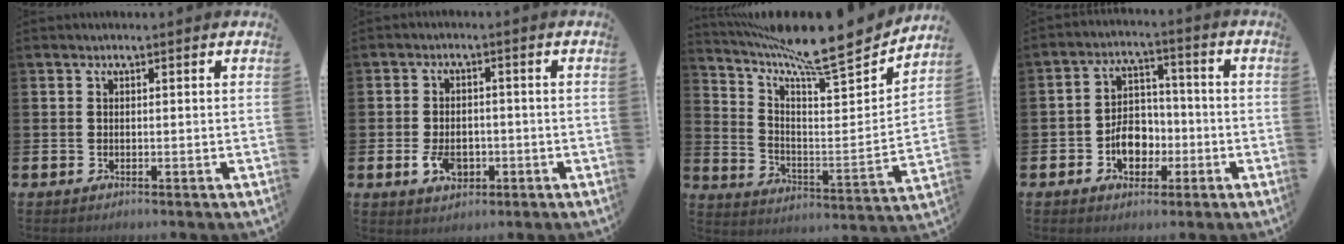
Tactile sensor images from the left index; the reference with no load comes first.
{"total": 4.2, "force": [-1.5, 2.6, 2.8], "torque": [-0.050, 0.000, -0.030]}
{"total": 11.9, "force": [10.7, 1.6, 5.0], "torque": [-0.114, -0.091, 0.170]}
{"total": 6.0, "force": [-1.9, 4.4, 3.6], "torque": [-0.051, 0.009, -0.038]}